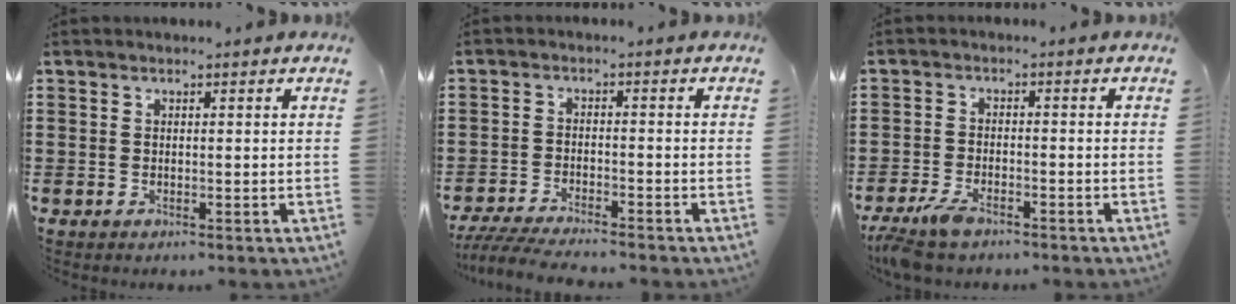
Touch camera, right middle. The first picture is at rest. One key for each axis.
{"total": 4.5, "fx": -4.3, "fy": 0.1, "fz": 1.4, "tx": -0.043, "ty": -0.014, "tz": -0.090}
{"total": 3.9, "fx": -3.1, "fy": 1.0, "fz": 2.0, "tx": -0.055, "ty": -0.006, "tz": -0.066}